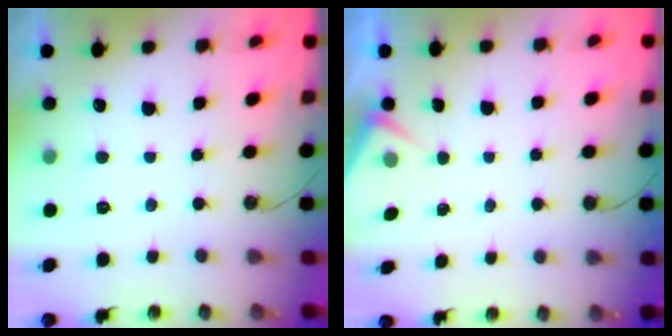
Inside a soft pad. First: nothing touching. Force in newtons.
{"total": 2.8, "press": 2.7, "slide": 0.4}